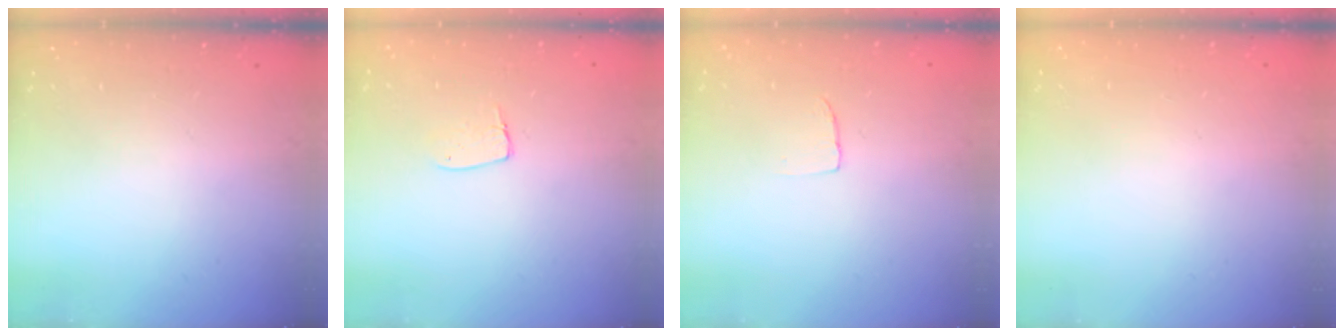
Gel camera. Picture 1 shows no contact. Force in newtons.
{"total": 5.5, "press": 5.5, "slide": 0.3}
{"total": 2.4, "press": 2.4, "slide": 0.1}
{"total": 0.0}